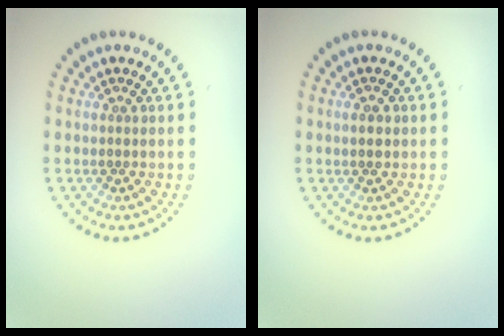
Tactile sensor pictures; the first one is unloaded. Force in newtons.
{"total": 0.8, "press": 0.8, "slide": 0.1}